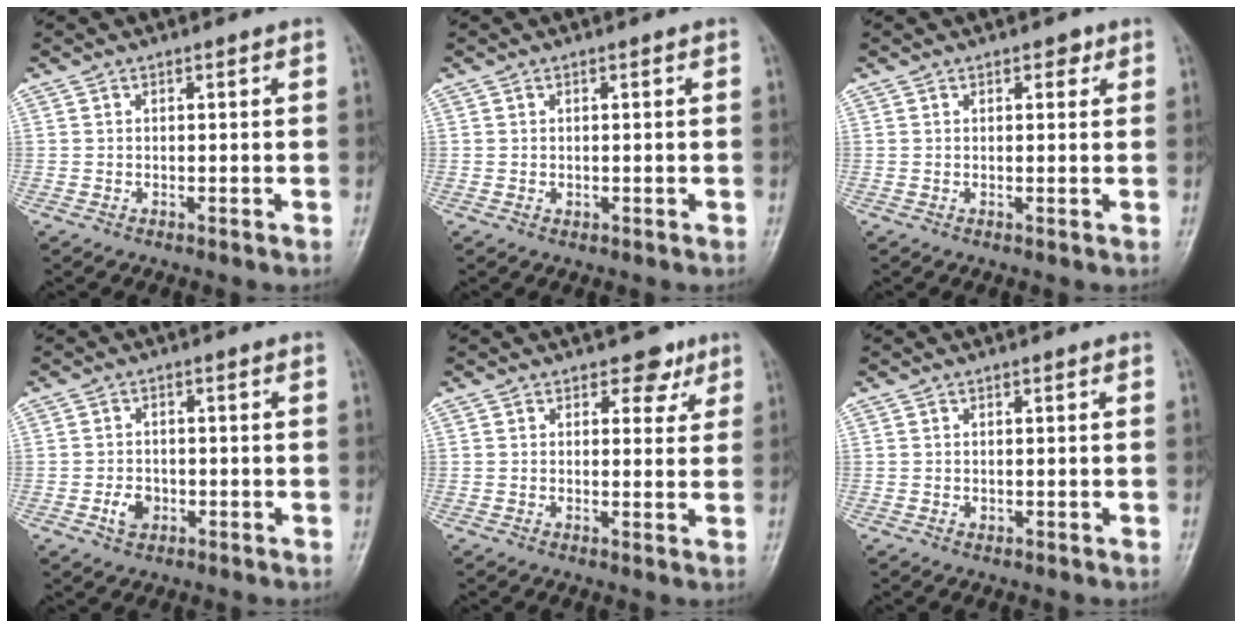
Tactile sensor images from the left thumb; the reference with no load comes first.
{"total": 0.6, "force": [0.1, 0.4, 0.5], "torque": [-0.004, -0.001, 0.004]}
{"total": 1.6, "force": [1.0, 0.9, 0.9], "torque": [0.000, -0.002, 0.009]}
{"total": 3.3, "force": [-1.2, 2.5, 1.9], "torque": [-0.024, 0.006, -0.019]}
{"total": 4.0, "force": [2.7, 2.6, 1.5], "torque": [0.011, -0.012, 0.033]}
{"total": 0.5, "force": [0.1, 0.3, 0.4], "torque": [-0.002, -0.001, 0.004]}